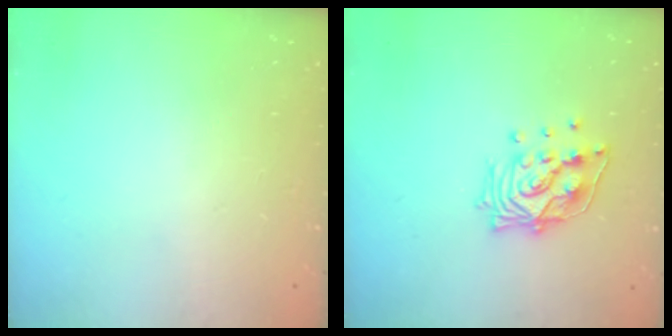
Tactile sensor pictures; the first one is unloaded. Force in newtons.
{"total": 14.1, "press": 14.0, "slide": 1.8}